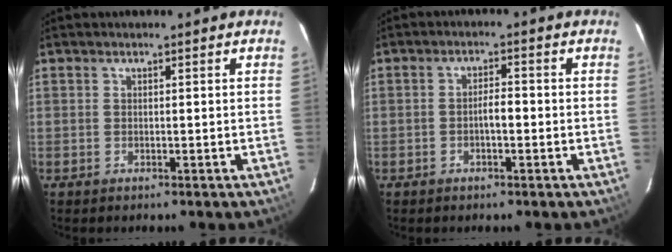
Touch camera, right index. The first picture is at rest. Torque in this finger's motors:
{"motor_torque": [0.36, 0.05, 0.05, 0.04]}